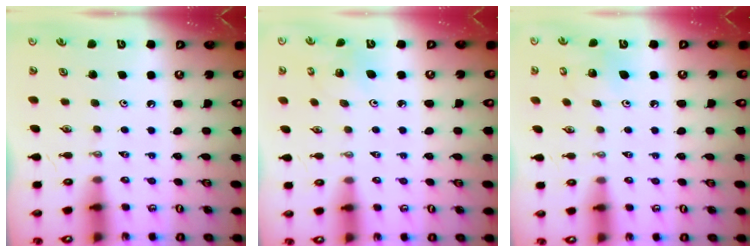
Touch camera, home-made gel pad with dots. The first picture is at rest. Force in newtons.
{"total": 3.0, "press": 3.0, "slide": 0.1}
{"total": 6.4, "press": 5.9, "slide": 2.4}